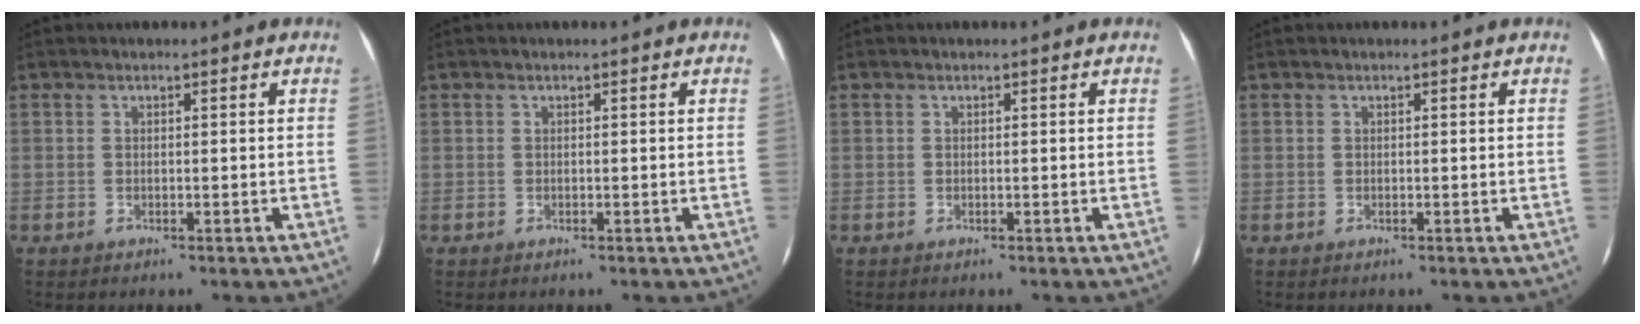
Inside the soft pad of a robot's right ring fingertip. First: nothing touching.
{"total": 0.0}
{"total": 0.0}
{"total": 0.0}